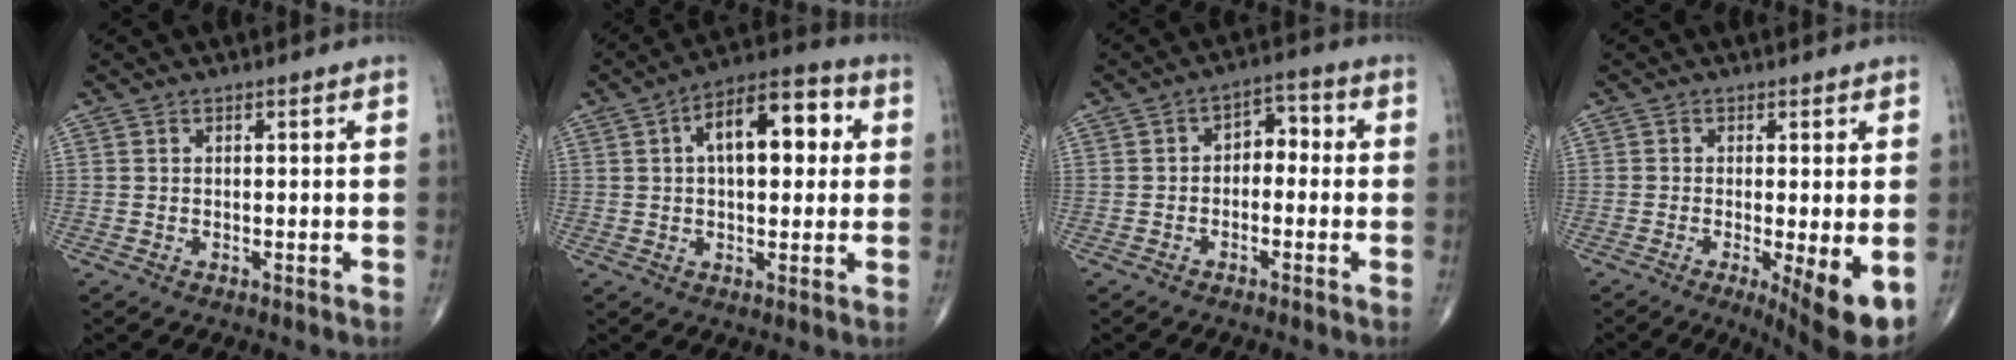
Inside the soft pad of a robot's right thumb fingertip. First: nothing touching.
{"total": 13.6, "force": [2.9, 6.8, 11.4], "torque": [-0.144, 0.025, 0.037]}
{"total": 4.7, "force": [-0.6, 3.3, 3.3], "torque": [-0.020, 0.025, -0.024]}
{"total": 8.3, "force": [-2.4, 1.7, 7.8], "torque": [-0.116, -0.022, -0.035]}